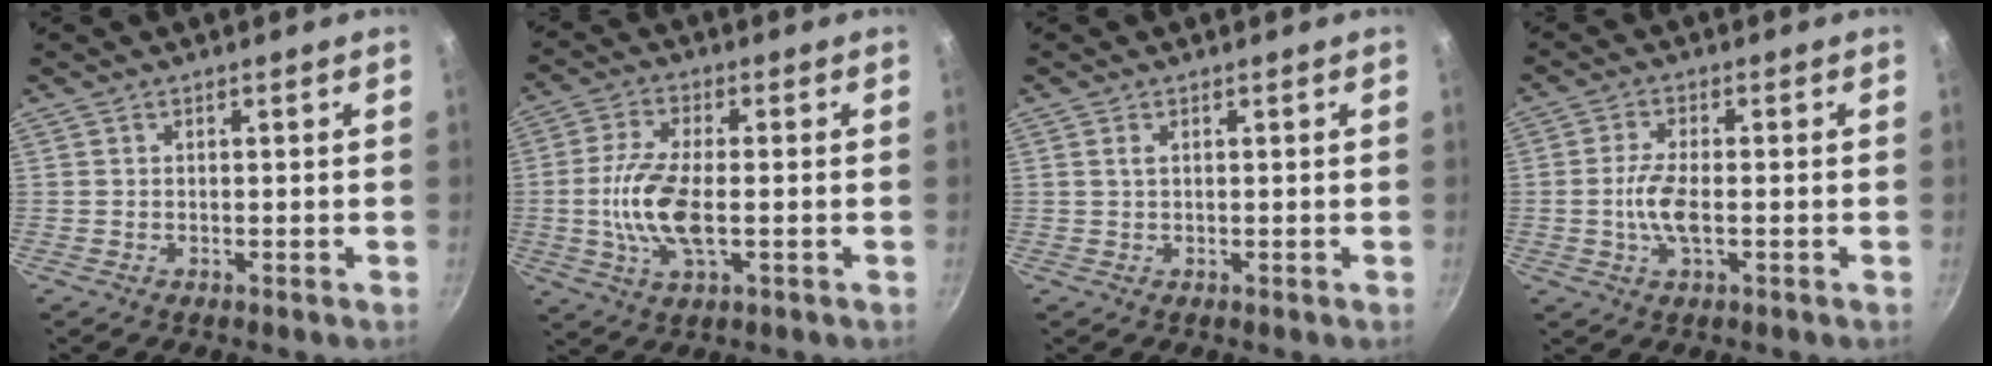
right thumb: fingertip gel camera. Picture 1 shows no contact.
{"total": 10.9, "force": [-1.2, 4.5, 9.9], "torque": [-0.201, 0.006, -0.031]}
{"total": 1.1, "force": [0.3, 0.5, 0.9], "torque": [-0.016, 0.001, 0.005]}
{"total": 6.1, "force": [-0.9, 2.3, 5.6], "torque": [-0.116, 0.006, -0.022]}